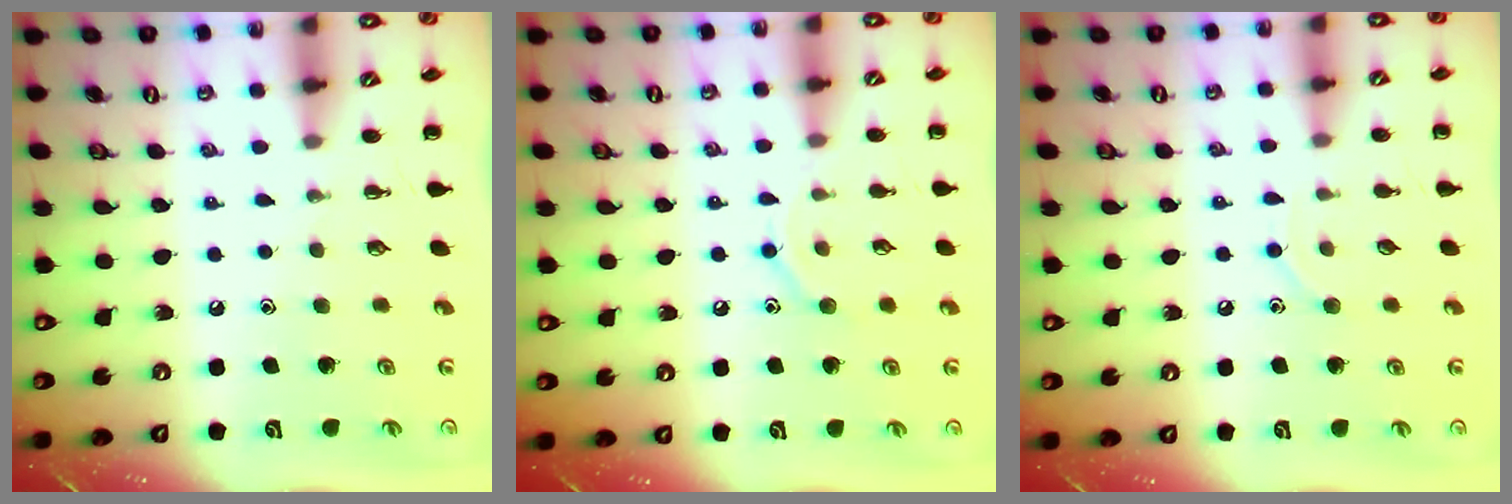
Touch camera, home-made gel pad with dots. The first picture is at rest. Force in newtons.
{"total": 9.0, "press": 8.9, "slide": 1.5}
{"total": 4.9, "press": 4.6, "slide": 1.5}